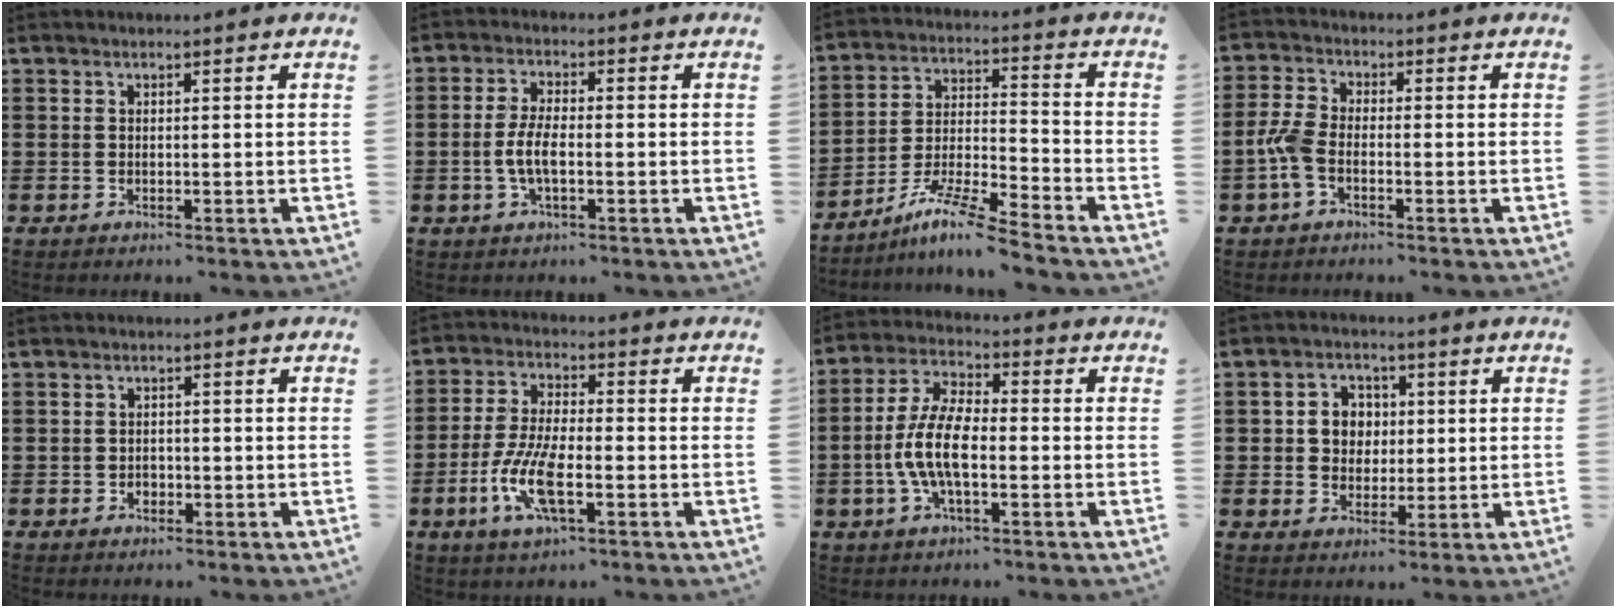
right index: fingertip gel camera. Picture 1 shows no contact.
{"total": 4.4, "force": [-1.1, 1.4, 4.0], "torque": [-0.091, -0.003, -0.027]}
{"total": 9.3, "force": [-7.6, 0.5, 5.4], "torque": [-0.107, 0.005, -0.149]}
{"total": 4.3, "force": [-1.6, 1.9, 3.5], "torque": [-0.089, -0.003, -0.037]}
{"total": 1.4, "force": [-0.6, 1.2, 0.4], "torque": [-0.010, 0.001, -0.014]}
{"total": 8.8, "force": [-3.1, 3.0, 7.7], "torque": [-0.180, -0.018, -0.061]}
{"total": 8.9, "force": [-2.1, 3.6, 7.9], "torque": [-0.189, -0.011, -0.048]}
{"total": 4.9, "force": [0.4, 4.5, 1.8], "torque": [-0.046, 0.012, 0.002]}